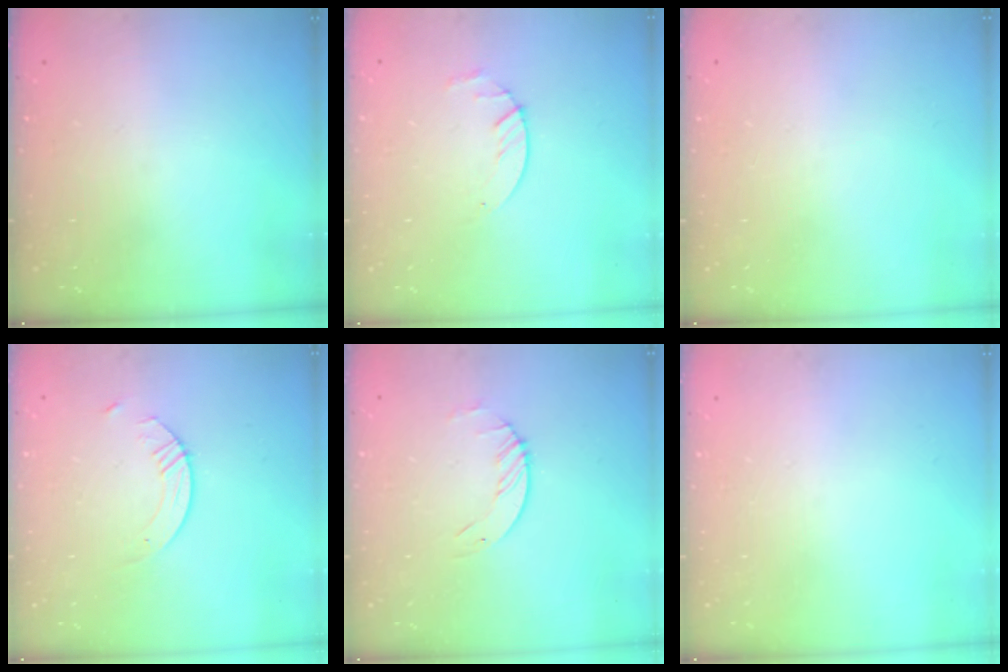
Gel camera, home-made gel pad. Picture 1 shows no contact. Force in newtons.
{"total": 2.9, "press": 2.9, "slide": 0.4}
{"total": 0.0}
{"total": 4.9, "press": 4.8, "slide": 0.5}
{"total": 1.6, "press": 1.6, "slide": 0.2}
{"total": 0.0}